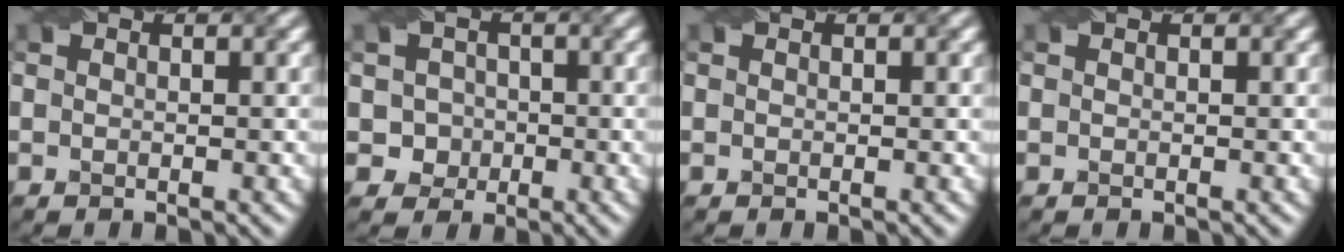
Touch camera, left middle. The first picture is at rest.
{"total": 2.5, "force": [-0.3, 2.5, 0.5], "torque": [0.007, 0.001, -0.004]}
{"total": 0.0}
{"total": 0.0}